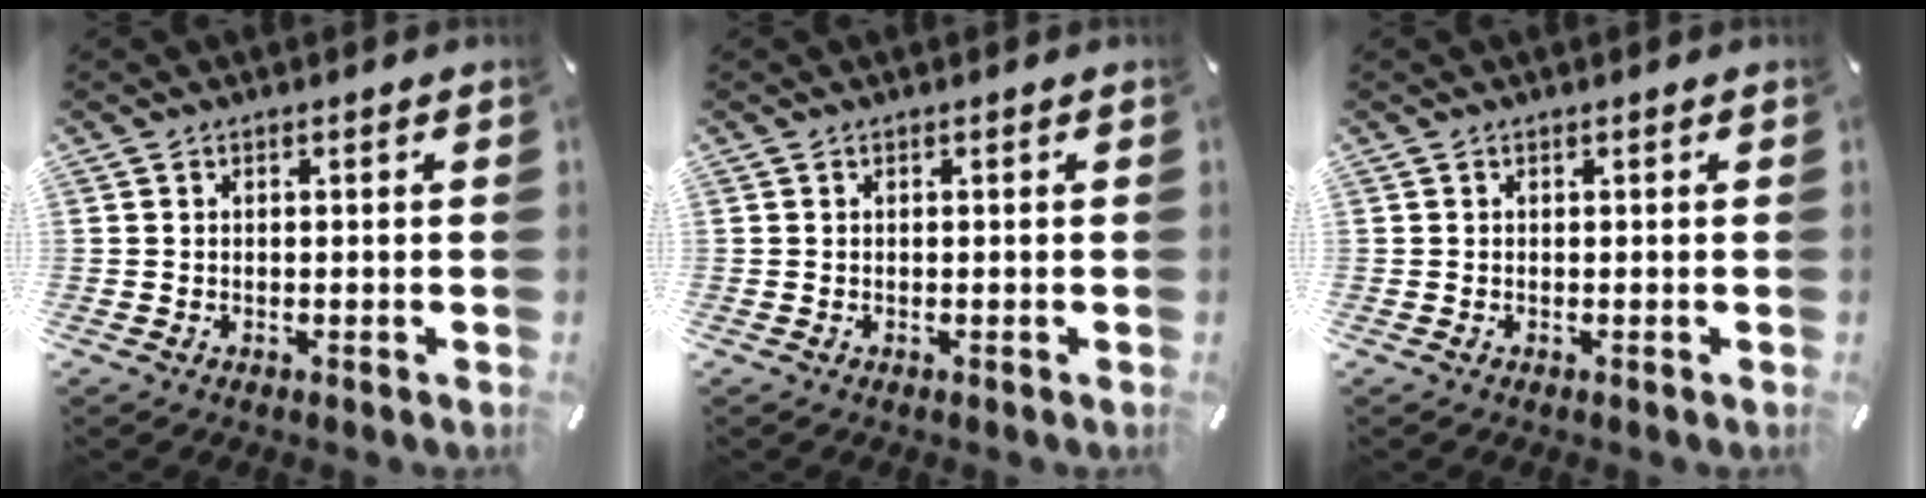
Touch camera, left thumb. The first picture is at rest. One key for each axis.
{"total": 0.0}
{"total": 0.0}